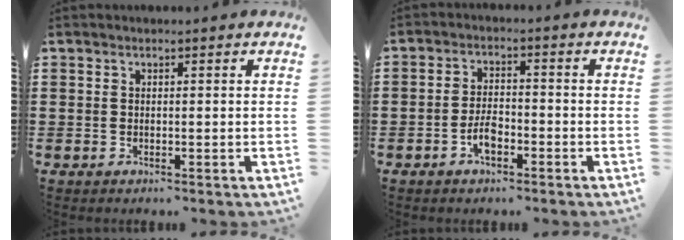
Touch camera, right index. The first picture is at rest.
{"total": 3.9, "force": [-1.9, 1.7, 2.9], "torque": [-0.065, 0.002, -0.039]}